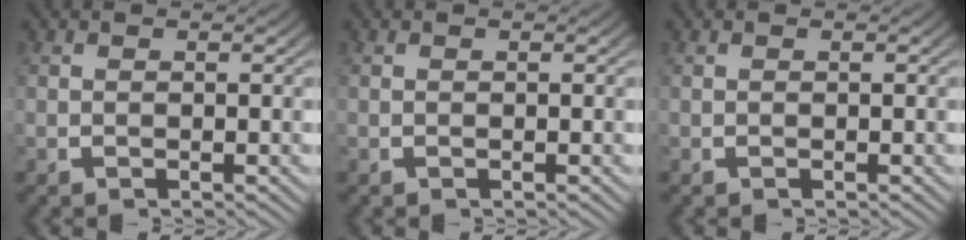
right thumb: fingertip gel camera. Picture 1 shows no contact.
{"total": 0.0}
{"total": 0.0}